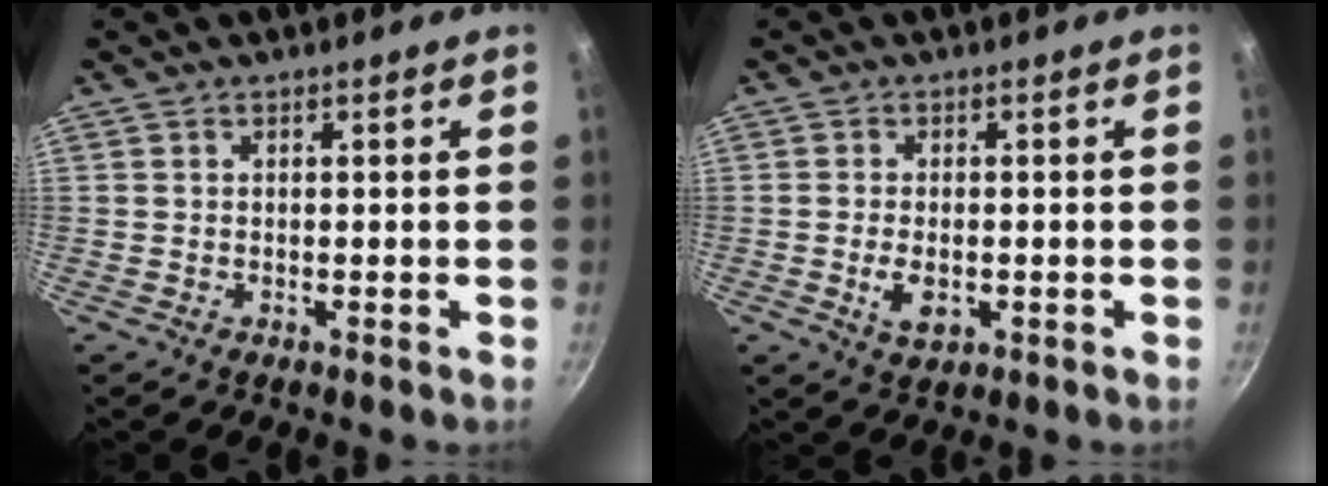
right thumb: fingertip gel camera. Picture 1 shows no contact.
{"total": 4.6, "force": [-1.0, 2.6, 3.6], "torque": [-0.064, -0.001, -0.014]}